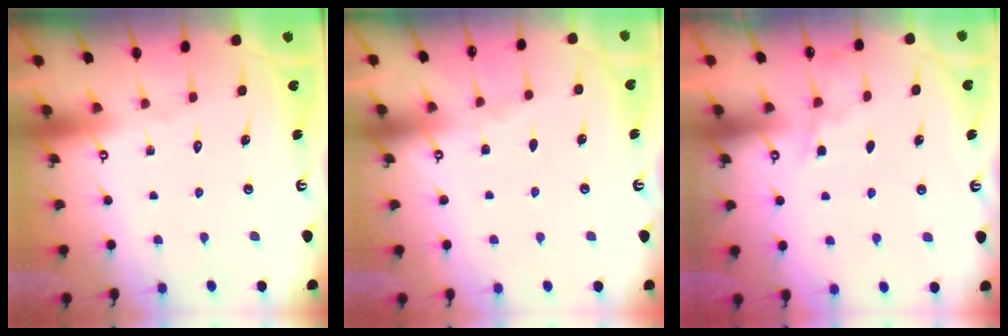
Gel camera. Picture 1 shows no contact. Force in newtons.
{"total": 0.7, "press": 0.7, "slide": 0.2}
{"total": 3.7, "press": 3.7, "slide": 0.4}